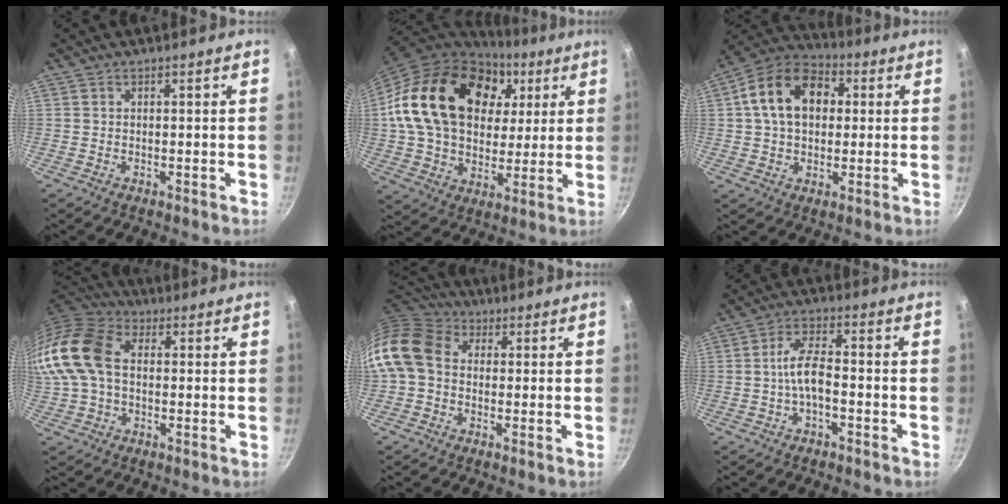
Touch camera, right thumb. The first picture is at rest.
{"total": 26.9, "force": [7.4, 19.1, 17.5], "torque": [-0.291, 0.008, 0.127]}
{"total": 14.8, "force": [2.7, 10.6, 10.0], "torque": [-0.141, 0.025, 0.027]}
{"total": 17.8, "force": [1.3, 12.2, 12.9], "torque": [-0.271, 0.036, 0.008]}
{"total": 12.8, "force": [0.3, 10.0, 7.9], "torque": [-0.138, 0.026, -0.015]}
{"total": 5.9, "force": [-1.7, 2.4, 5.2], "torque": [-0.099, 0.029, -0.038]}